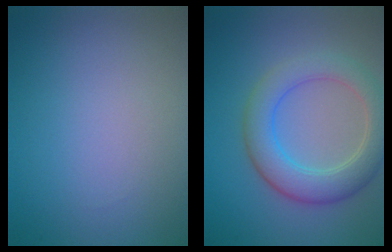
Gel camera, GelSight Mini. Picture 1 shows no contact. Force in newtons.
{"total": 5.3, "press": 5.3, "slide": 0.3}